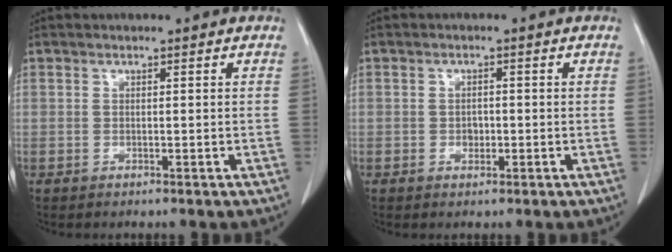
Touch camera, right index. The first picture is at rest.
{"total": 1.6, "force": [-0.5, 1.1, 1.0], "torque": [-0.013, 0.004, -0.006]}